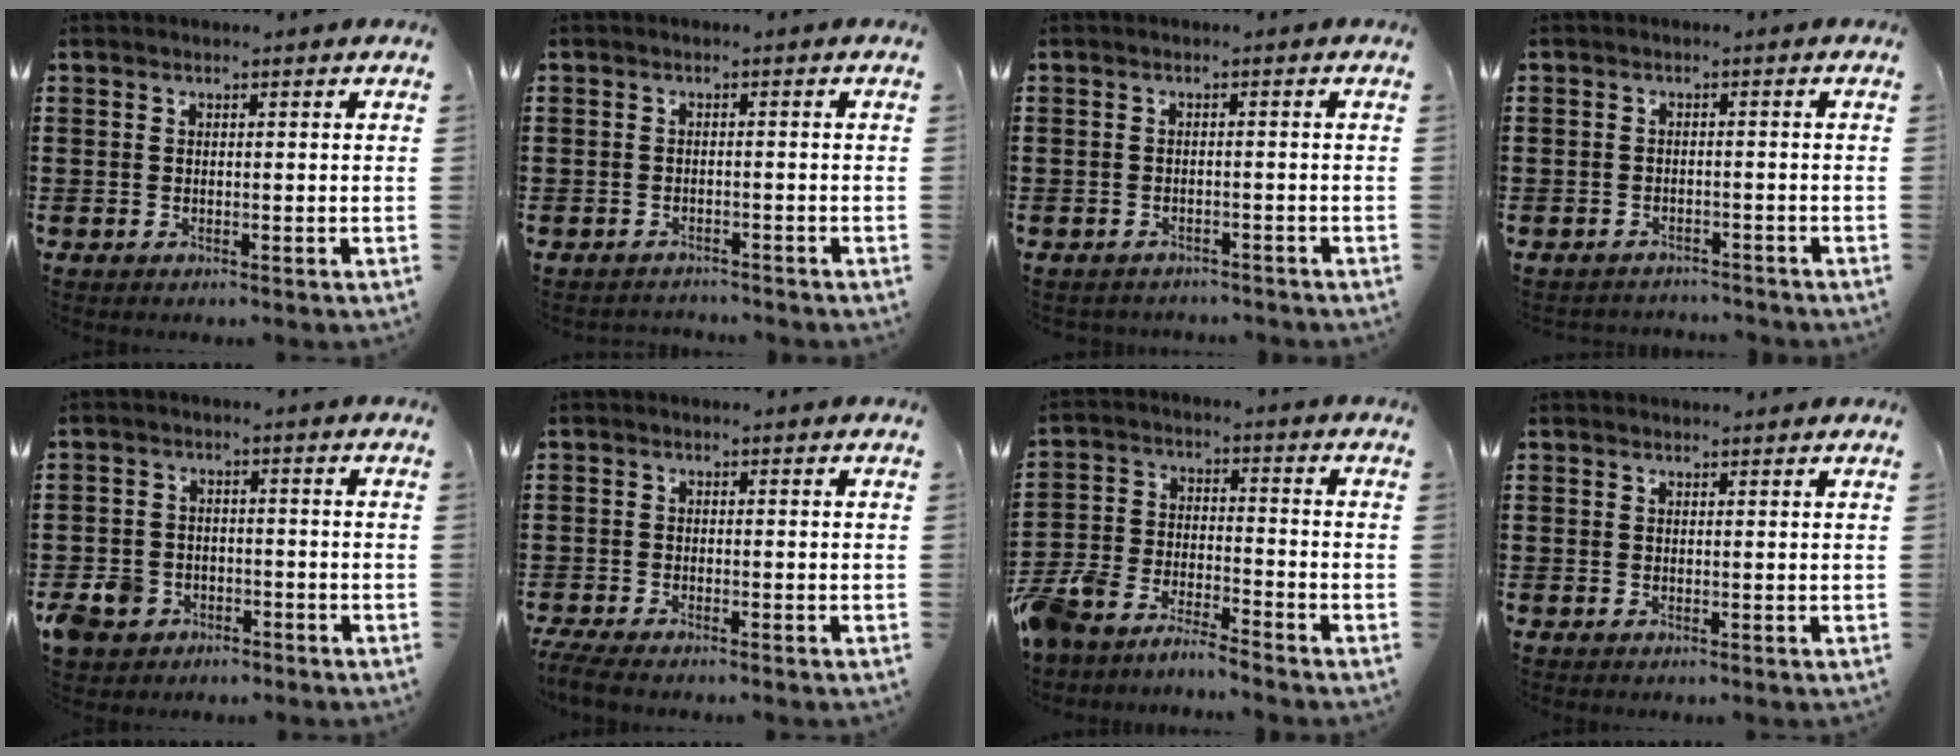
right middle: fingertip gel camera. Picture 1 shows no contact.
{"total": 1.5, "force": [-1.4, 0.2, -0.2], "torque": [-0.001, 0.003, -0.033]}
{"total": 1.4, "force": [-1.4, 0.3, -0.1], "torque": [-0.004, 0.001, -0.032]}
{"total": 1.9, "force": [-1.9, 0.4, -0.3], "torque": [-0.001, 0.002, -0.044]}
{"total": 4.4, "force": [-3.0, 2.9, 1.2], "torque": [-0.047, 0.001, -0.065]}
{"total": 2.0, "force": [-1.8, 0.1, 0.8], "torque": [-0.021, -0.001, -0.037]}
{"total": 6.9, "force": [-6.8, 0.3, 0.7], "torque": [-0.040, 0.001, -0.144]}
{"total": 0.7, "force": [0.7, -0.1, 0.1], "torque": [-0.003, 0.000, 0.013]}